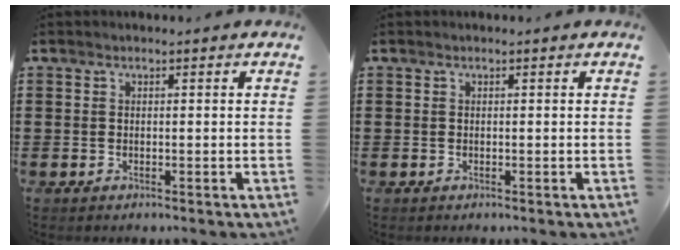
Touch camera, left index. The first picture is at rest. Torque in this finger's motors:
{"motor_torque": [0.00, 0.00, -0.01, 0.01]}